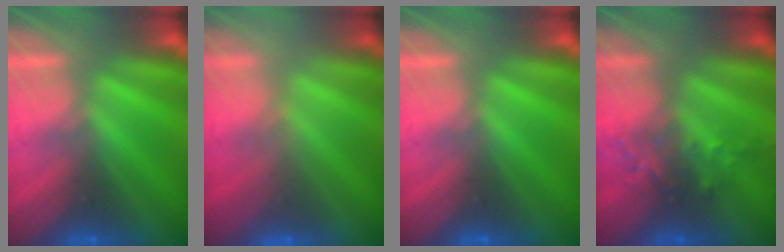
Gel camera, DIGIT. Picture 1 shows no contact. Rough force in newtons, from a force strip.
{"total": 2.9}
{"total": 0.0}
{"total": 2.4}